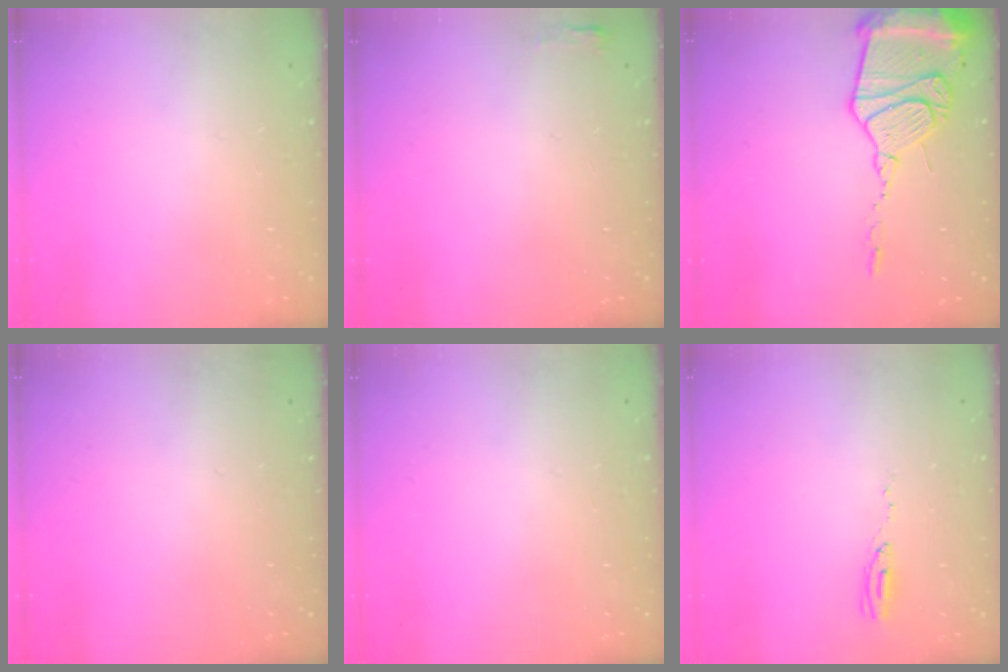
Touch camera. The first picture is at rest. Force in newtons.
{"total": 2.7, "press": 2.6, "slide": 0.8}
{"total": 17.8, "press": 17.7, "slide": 1.5}
{"total": 2.8, "press": 2.2, "slide": 1.7}
{"total": 0.0}
{"total": 3.9, "press": 3.7, "slide": 1.2}